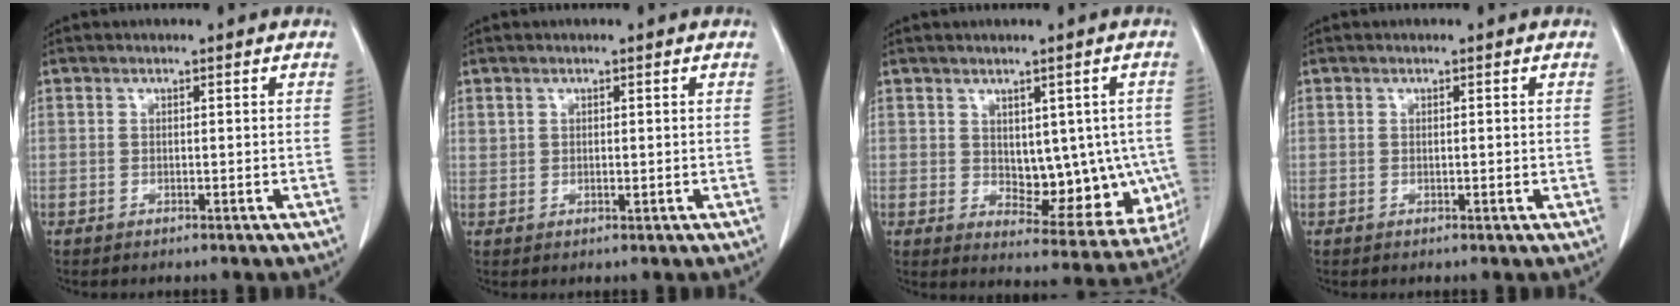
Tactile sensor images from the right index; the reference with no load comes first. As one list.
[{"total": 0.7, "force": [0.3, 0.5, 0.5], "torque": [-0.011, -0.001, 0.008]}, {"total": 11.2, "force": [-0.3, 6.5, 9.2], "torque": [-0.100, 0.005, 0.019]}, {"total": 0.5, "force": [0.0, 0.1, 0.5], "torque": [-0.011, -0.002, 0.000]}]